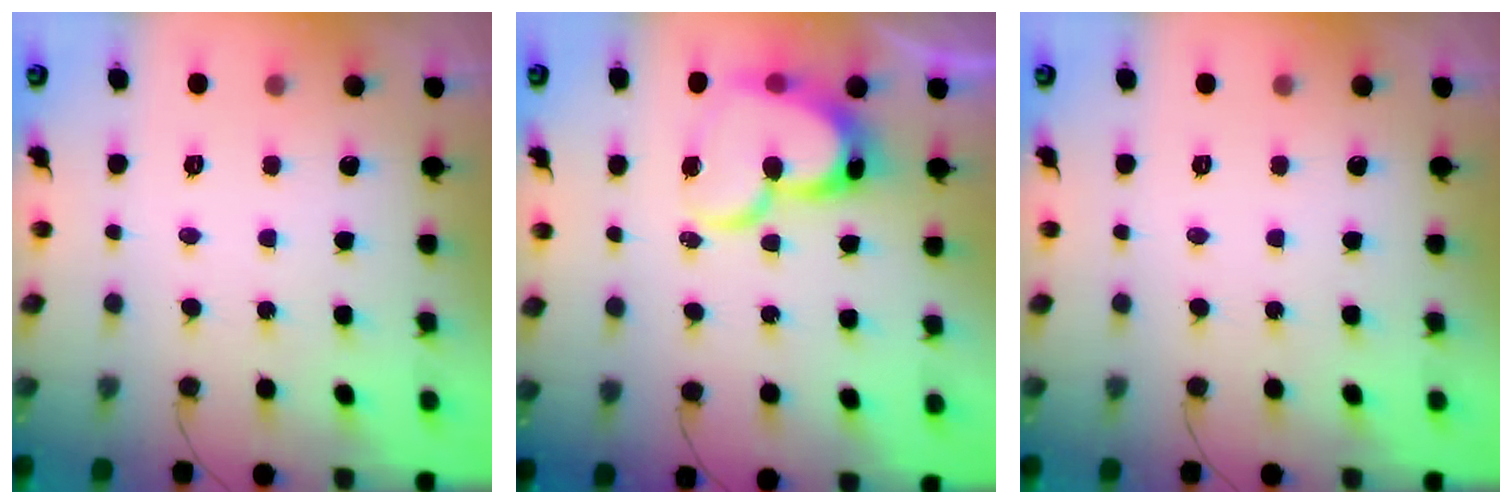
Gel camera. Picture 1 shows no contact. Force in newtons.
{"total": 16.5, "press": 16.5, "slide": 1.1}
{"total": 0.0}